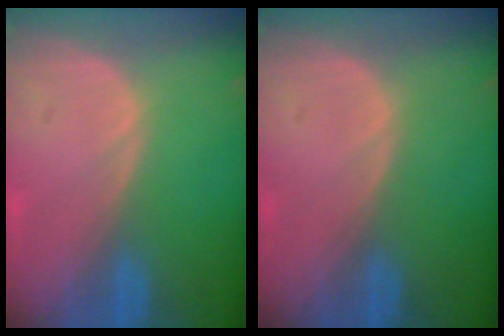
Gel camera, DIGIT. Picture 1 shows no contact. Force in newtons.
{"total": 0.0}